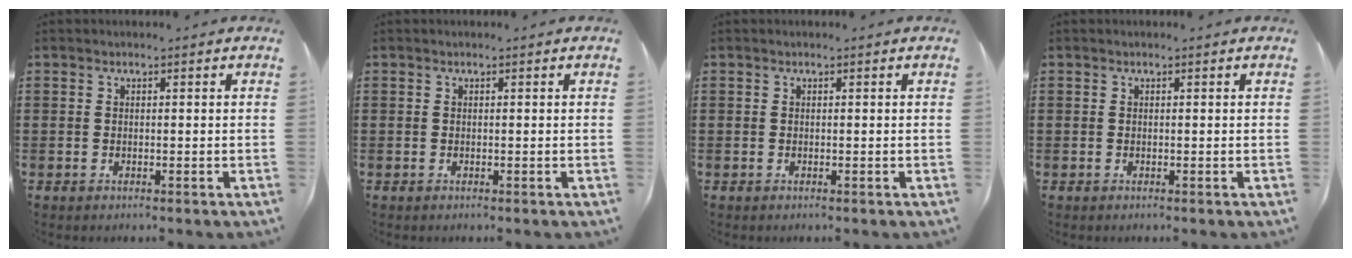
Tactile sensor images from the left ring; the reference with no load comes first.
{"total": 0.0}
{"total": 0.0}
{"total": 0.0}